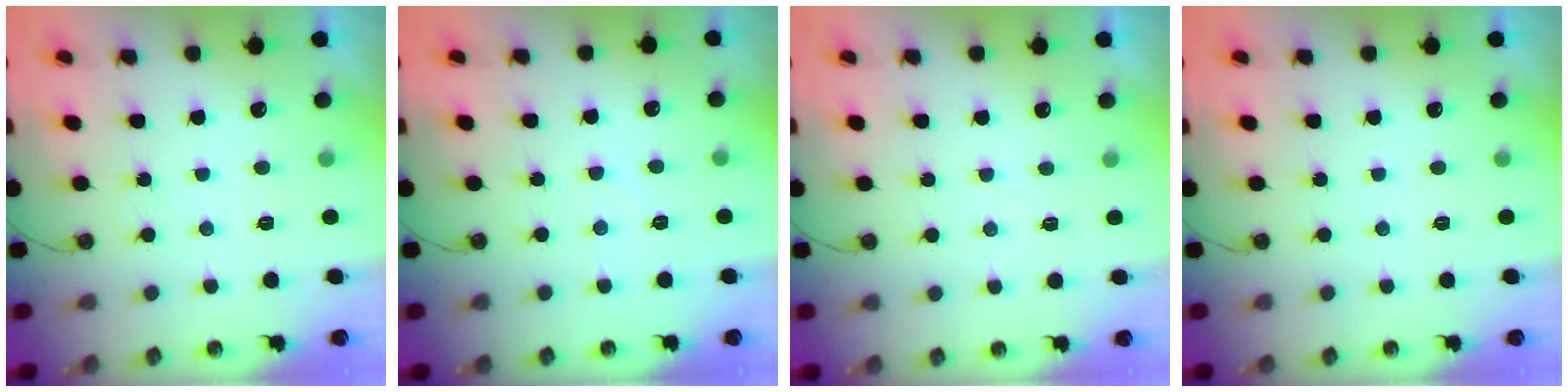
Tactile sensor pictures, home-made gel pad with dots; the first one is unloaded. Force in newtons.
{"total": 2.7, "press": 2.6, "slide": 0.6}
{"total": 3.1, "press": 3.1, "slide": 0.4}
{"total": 0.0}